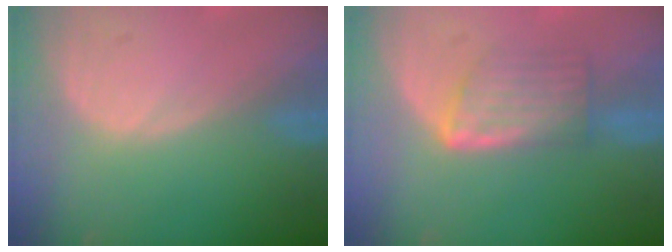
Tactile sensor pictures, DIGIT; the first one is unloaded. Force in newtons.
{"total": 5.8, "press": 5.4, "slide": 2.2}